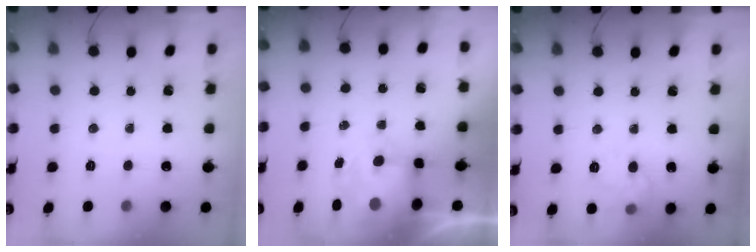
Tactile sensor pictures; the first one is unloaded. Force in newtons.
{"total": 7.1, "press": 6.9, "slide": 1.3}
{"total": 9.3, "press": 9.3, "slide": 0.4}